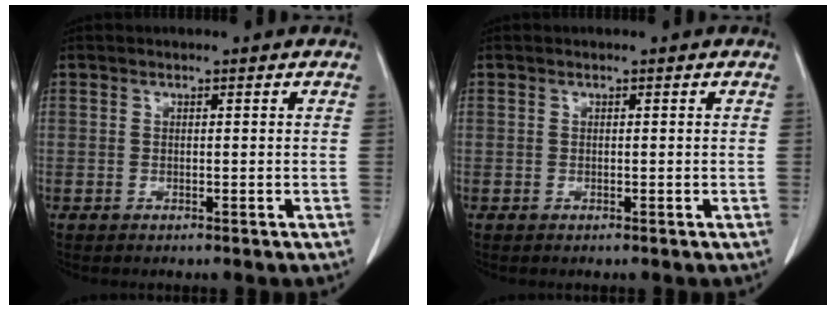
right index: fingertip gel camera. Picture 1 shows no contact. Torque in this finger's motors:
{"motor_torque": [0.01, -0.01, 0.00, 0.00]}